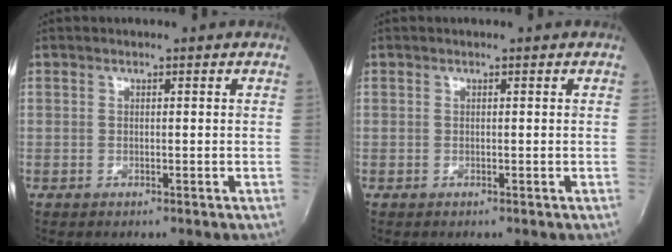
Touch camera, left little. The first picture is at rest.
{"total": 0.0}